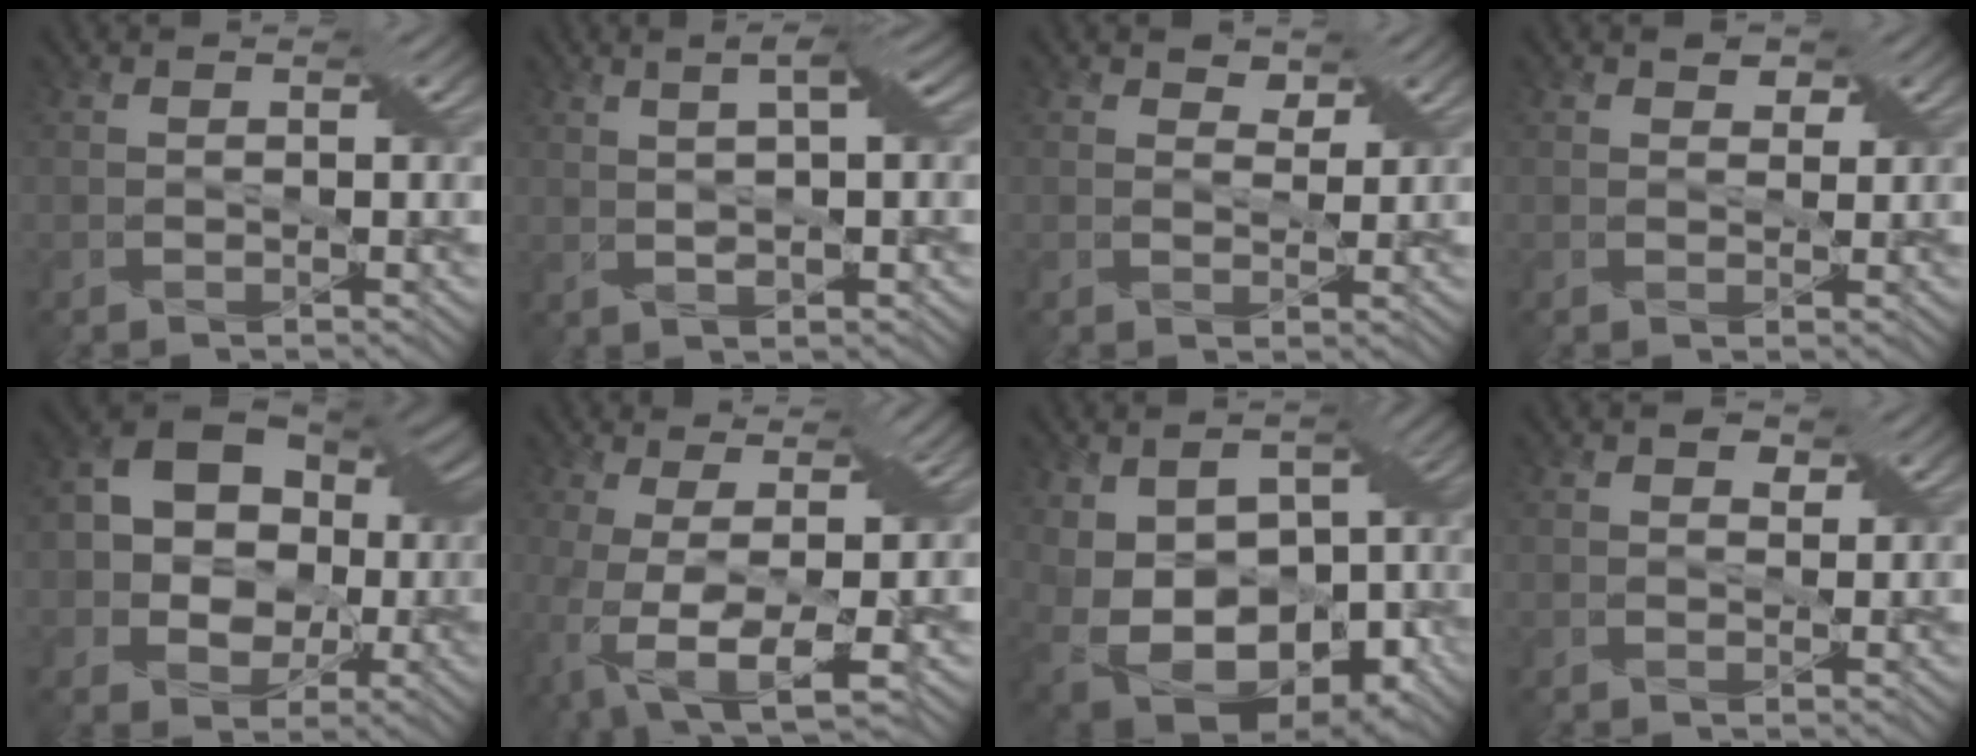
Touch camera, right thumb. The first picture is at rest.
{"total": 4.6, "force": [1.3, 0.8, 4.3], "torque": [-0.070, 0.008, 0.021]}
{"total": 2.0, "force": [1.5, 1.0, 0.8], "torque": [-0.020, -0.001, 0.025]}
{"total": 1.8, "force": [1.2, 1.1, 0.8], "torque": [-0.015, -0.001, 0.019]}
{"total": 13.0, "force": [0.5, 10.2, 8.0], "torque": [-0.134, 0.020, -0.002]}
{"total": 10.0, "force": [-2.6, 3.1, 9.2], "torque": [-0.180, -0.011, -0.039]}
{"total": 18.0, "force": [-2.7, 11.9, 13.1], "torque": [-0.212, -0.043, 0.002]}
{"total": 1.7, "force": [1.0, 1.1, 0.9], "torque": [-0.012, -0.001, 0.016]}